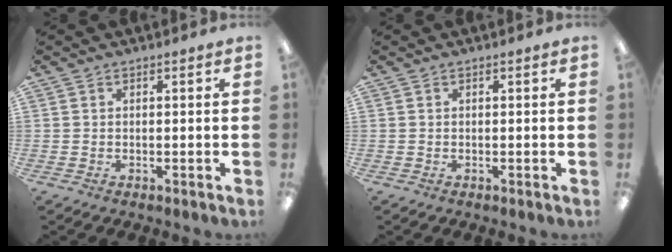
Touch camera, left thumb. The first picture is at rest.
{"total": 0.0}